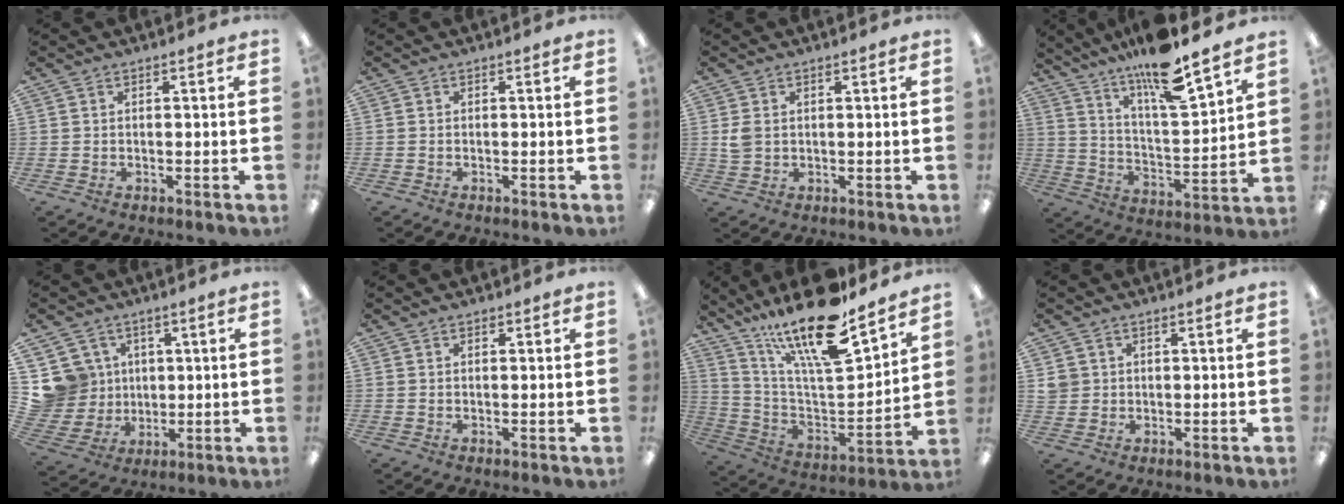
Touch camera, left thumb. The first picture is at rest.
{"total": 0.0}
{"total": 2.9, "force": [0.9, 2.0, 1.8], "torque": [-0.038, 0.003, 0.016]}
{"total": 14.3, "force": [12.1, 1.4, 7.5], "torque": [-0.134, -0.086, 0.201]}
{"total": 10.1, "force": [3.5, 9.4, 1.1], "torque": [-0.051, -0.021, 0.079]}
{"total": 0.7, "force": [0.5, 0.3, 0.3], "torque": [-0.006, 0.002, 0.009]}
{"total": 21.8, "force": [16.7, 5.5, 12.8], "torque": [-0.232, -0.113, 0.283]}
{"total": 2.8, "force": [1.0, 2.6, 0.3], "torque": [-0.006, 0.001, 0.017]}